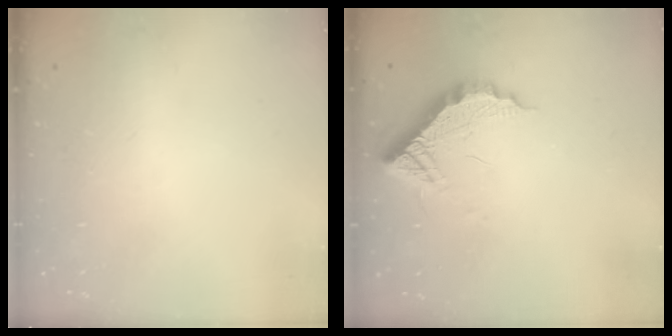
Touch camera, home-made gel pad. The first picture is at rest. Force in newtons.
{"total": 11.6, "press": 11.6, "slide": 0.5}